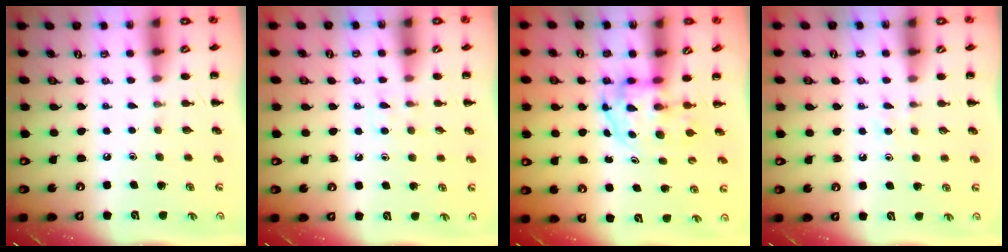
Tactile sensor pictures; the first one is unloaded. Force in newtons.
{"total": 4.2, "press": 3.9, "slide": 1.6}
{"total": 3.3, "press": 3.3, "slide": 0.5}
{"total": 2.6, "press": 2.5, "slide": 0.9}